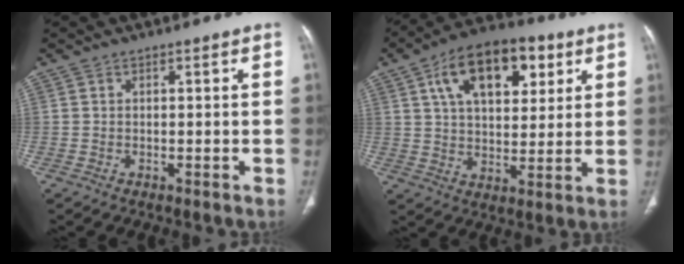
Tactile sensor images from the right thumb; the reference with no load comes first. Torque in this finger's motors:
{"motor_torque": [0.48, 3.96, 1.66, 0.22, 0.12]}